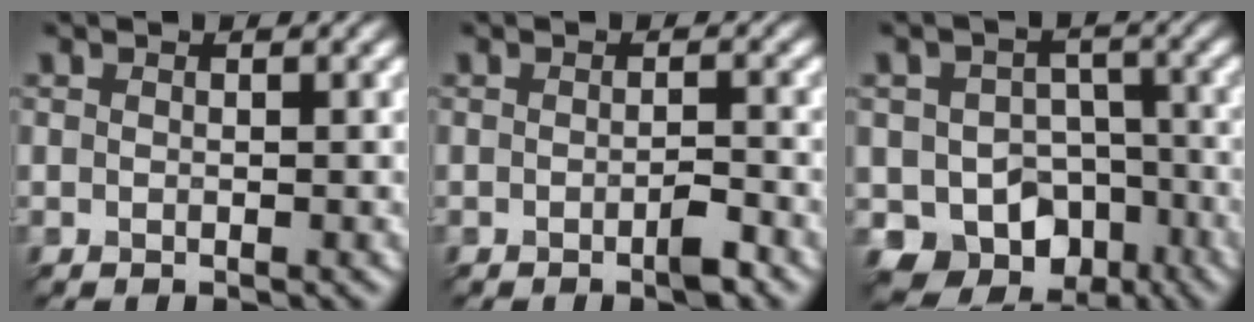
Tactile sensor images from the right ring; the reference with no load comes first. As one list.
[{"total": 1.6, "force": [-1.4, -0.4, 0.5], "torque": [-0.021, 0.002, -0.013]}, {"total": 8.0, "force": [-4.6, 6.2, 2.1], "torque": [-0.024, -0.013, -0.053]}]